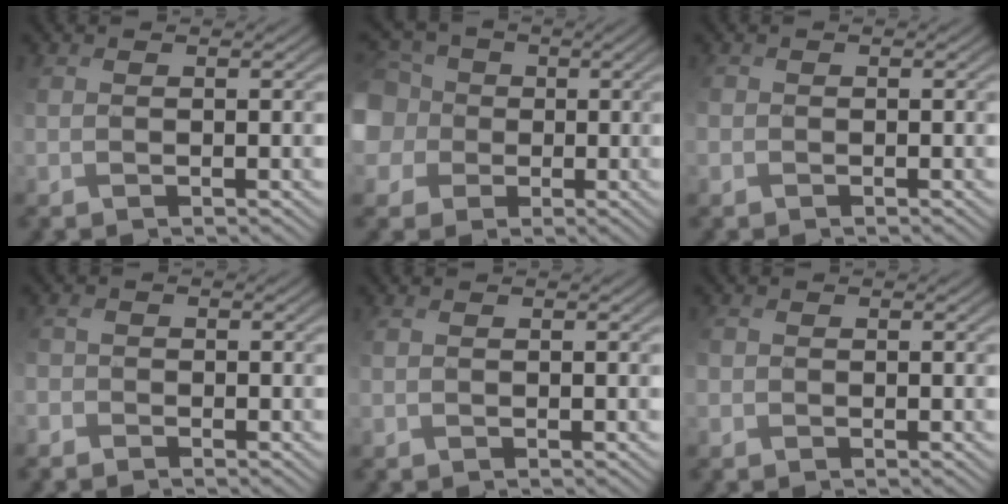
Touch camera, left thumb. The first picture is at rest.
{"total": 8.2, "force": [0.9, 7.6, 2.9], "torque": [-0.122, 0.000, 0.006]}
{"total": 0.7, "force": [-0.4, 0.5, -0.2], "torque": [0.005, 0.002, -0.005]}
{"total": 1.9, "force": [-1.5, 1.1, 0.1], "torque": [-0.002, 0.002, -0.033]}
{"total": 0.0}
{"total": 1.0, "force": [-0.5, 0.9, 0.1], "torque": [-0.003, 0.001, -0.009]}